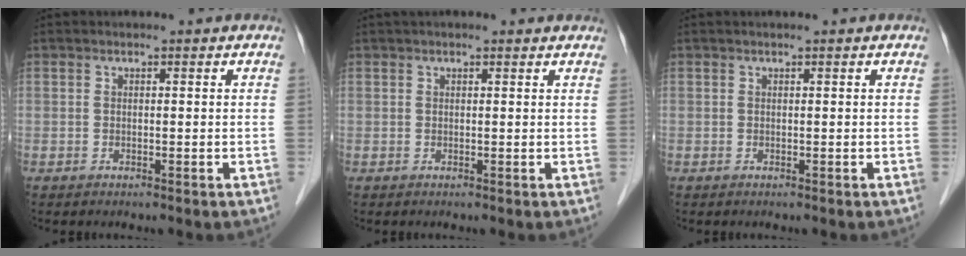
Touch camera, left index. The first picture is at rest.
{"total": 4.4, "force": [3.9, 0.7, 1.9], "torque": [-0.025, 0.033, 0.043]}
{"total": 0.0}